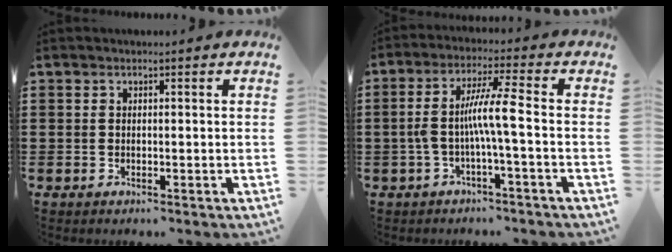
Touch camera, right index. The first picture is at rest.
{"total": 7.1, "force": [-1.4, 0.3, 7.0], "torque": [-0.132, 0.001, -0.033]}